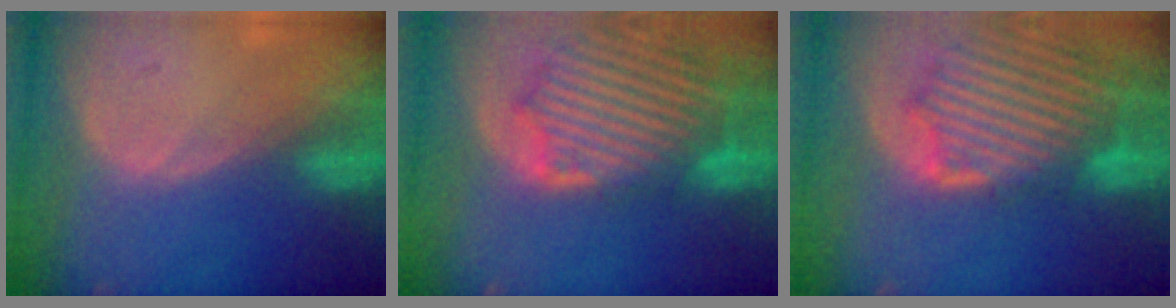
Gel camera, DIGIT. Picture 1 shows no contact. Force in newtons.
{"total": 13.5, "press": 11.7, "slide": 6.8}
{"total": 13.0, "press": 11.4, "slide": 6.1}